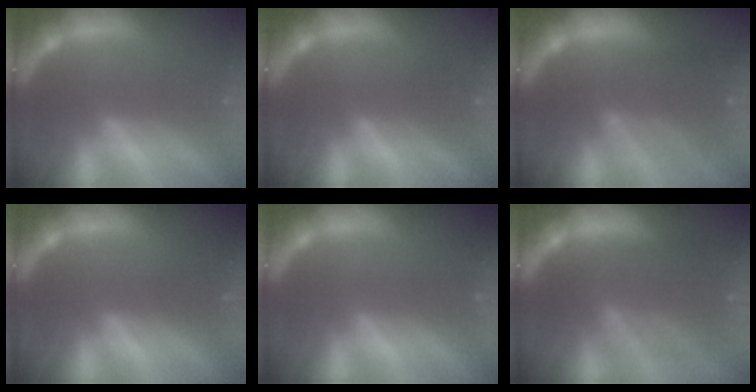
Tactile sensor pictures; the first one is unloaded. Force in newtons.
{"total": 1.5}
{"total": 5.5}
{"total": 1.0}
{"total": 0.0}
{"total": 7.6}